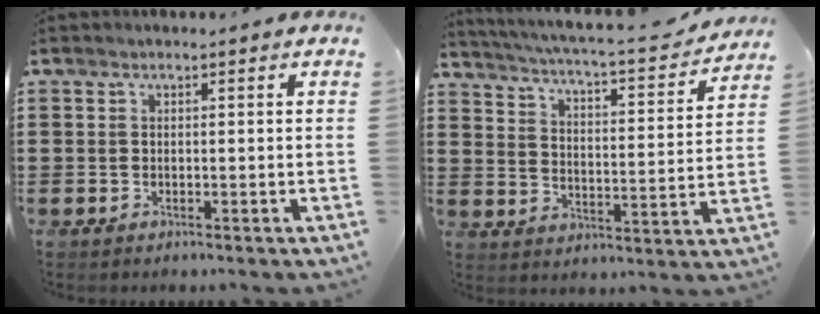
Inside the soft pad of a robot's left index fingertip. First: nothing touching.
{"total": 4.6, "force": [4.1, -0.3, 2.1], "torque": [-0.064, -0.034, 0.059]}